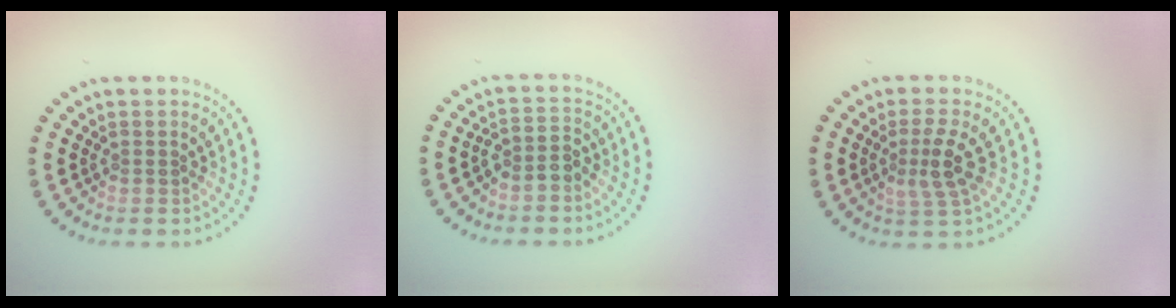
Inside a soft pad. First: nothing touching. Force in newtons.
{"total": 2.0, "press": 1.6, "slide": 1.1}
{"total": 2.9, "press": 2.5, "slide": 1.4}